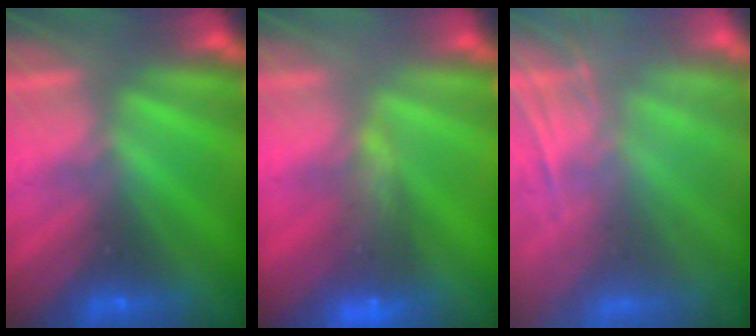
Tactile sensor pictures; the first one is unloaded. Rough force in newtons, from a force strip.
{"total": 7.5}
{"total": 10.3}